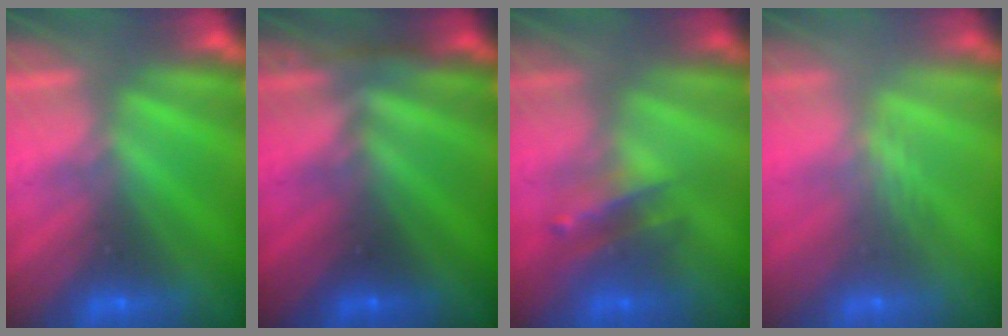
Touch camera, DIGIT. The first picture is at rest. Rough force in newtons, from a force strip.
{"total": 3.5}
{"total": 2.5}
{"total": 2.4}